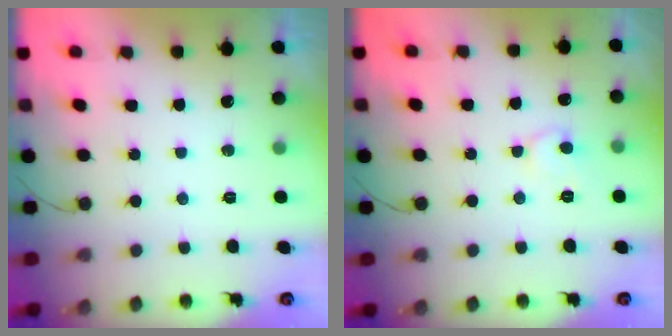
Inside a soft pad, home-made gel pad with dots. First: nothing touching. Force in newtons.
{"total": 6.5, "press": 6.5, "slide": 0.5}